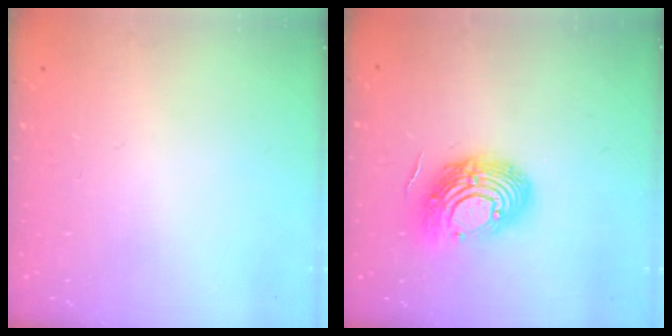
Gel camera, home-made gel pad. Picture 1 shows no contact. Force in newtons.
{"total": 14.7, "press": 14.6, "slide": 1.2}